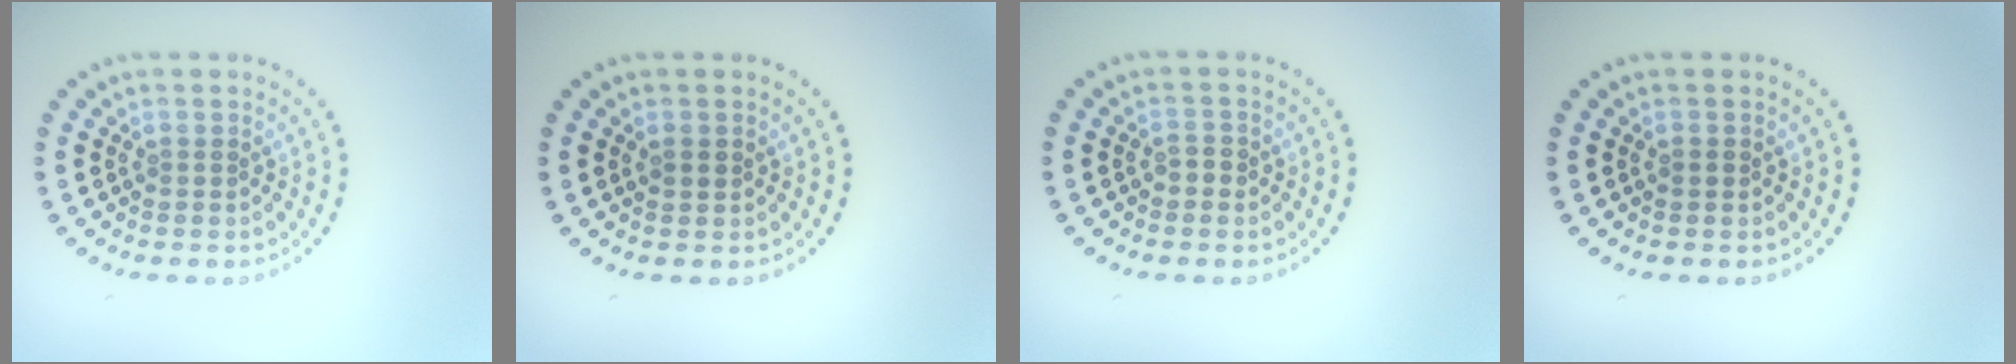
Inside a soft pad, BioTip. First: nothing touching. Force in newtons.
{"total": 0.9, "press": 0.8, "slide": 0.3}
{"total": 0.9, "press": 0.8, "slide": 0.3}
{"total": 0.7, "press": 0.7, "slide": 0.1}